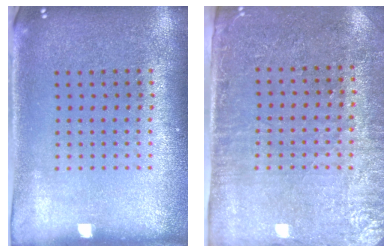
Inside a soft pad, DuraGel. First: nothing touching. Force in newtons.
{"total": 3.0, "press": 2.6, "slide": 1.4}